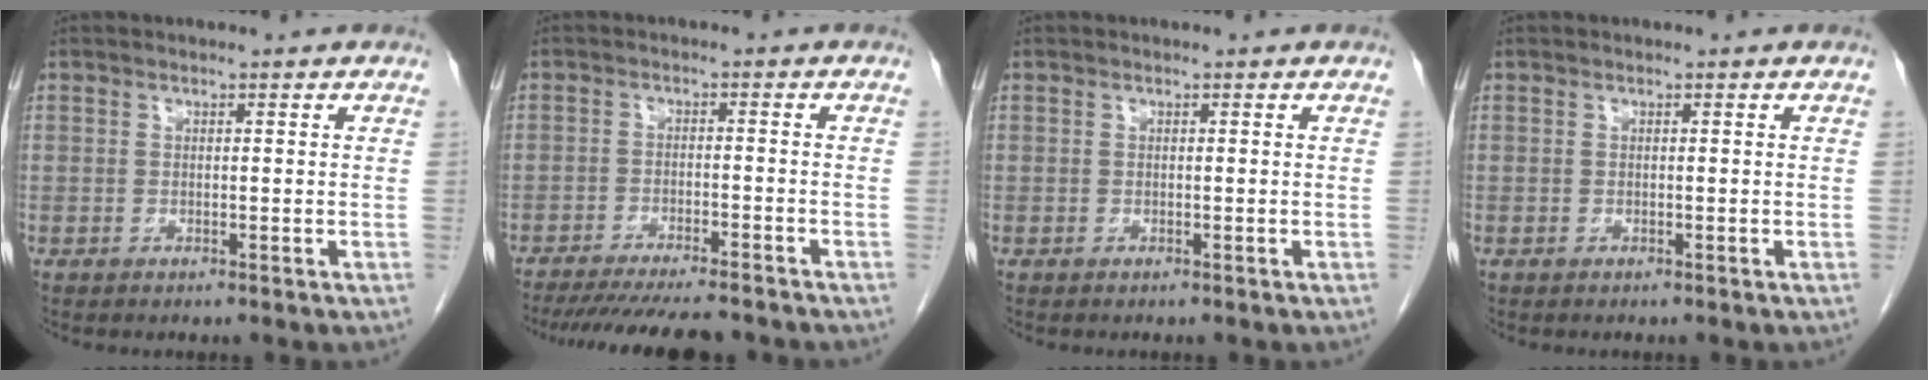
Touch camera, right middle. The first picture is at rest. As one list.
[{"total": 13.6, "force": [-12.1, 1.4, 5.9], "torque": [-0.091, -0.024, -0.169]}, {"total": 0.0}, {"total": 0.0}]